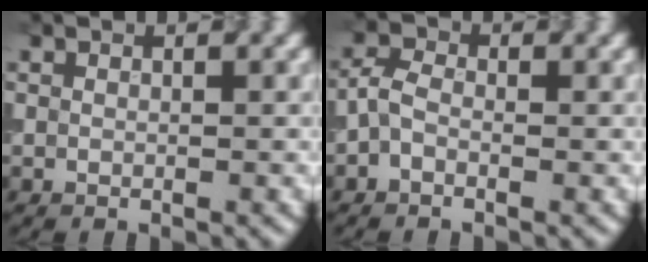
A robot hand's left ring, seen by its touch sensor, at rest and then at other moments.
{"total": 1.9, "force": [-0.8, 1.2, 1.2], "torque": [-0.025, 0.006, -0.024]}